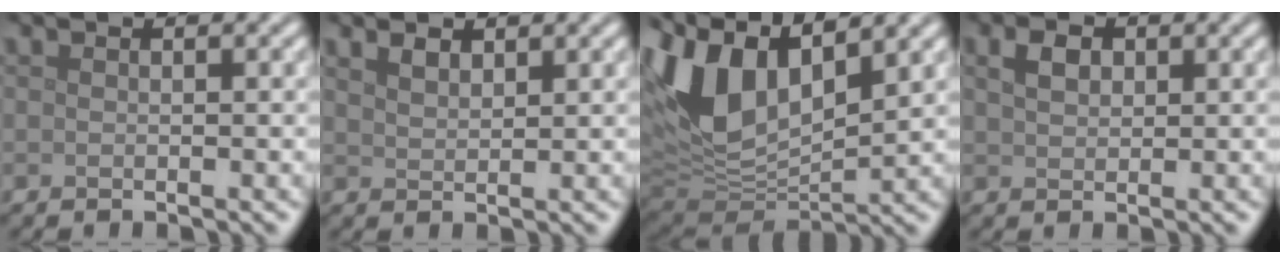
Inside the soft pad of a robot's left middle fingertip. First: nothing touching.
{"total": 1.5, "force": [1.3, 0.5, 0.6], "torque": [-0.016, 0.000, 0.027]}
{"total": 11.2, "force": [4.3, 5.6, 8.7], "torque": [-0.198, 0.009, 0.076]}
{"total": 2.1, "force": [0.9, 1.4, 1.3], "torque": [-0.030, 0.005, 0.017]}